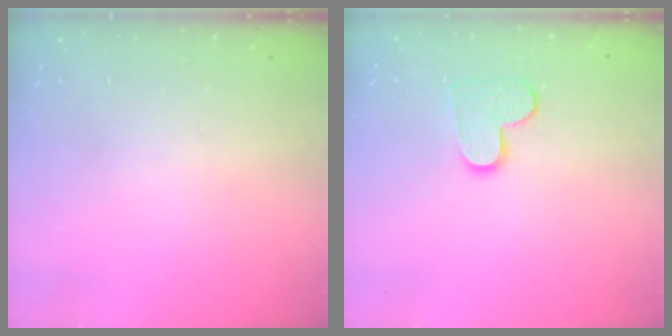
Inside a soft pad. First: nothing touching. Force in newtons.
{"total": 9.2, "press": 9.2, "slide": 0.6}